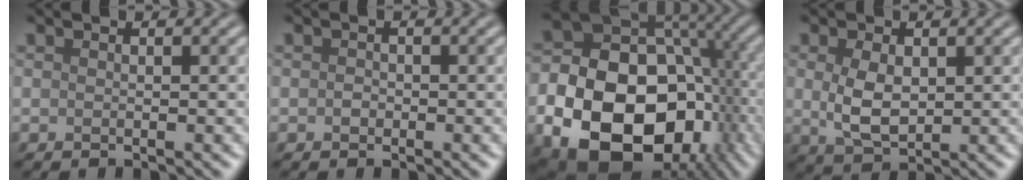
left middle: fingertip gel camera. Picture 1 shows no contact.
{"total": 0.6, "force": [-0.2, 0.5, 0.2], "torque": [-0.003, -0.002, -0.005]}
{"total": 18.8, "force": [-5.5, 13.4, 12.0], "torque": [-0.199, -0.028, -0.081]}
{"total": 3.8, "force": [0.4, 2.2, 3.0], "torque": [-0.071, 0.000, 0.014]}